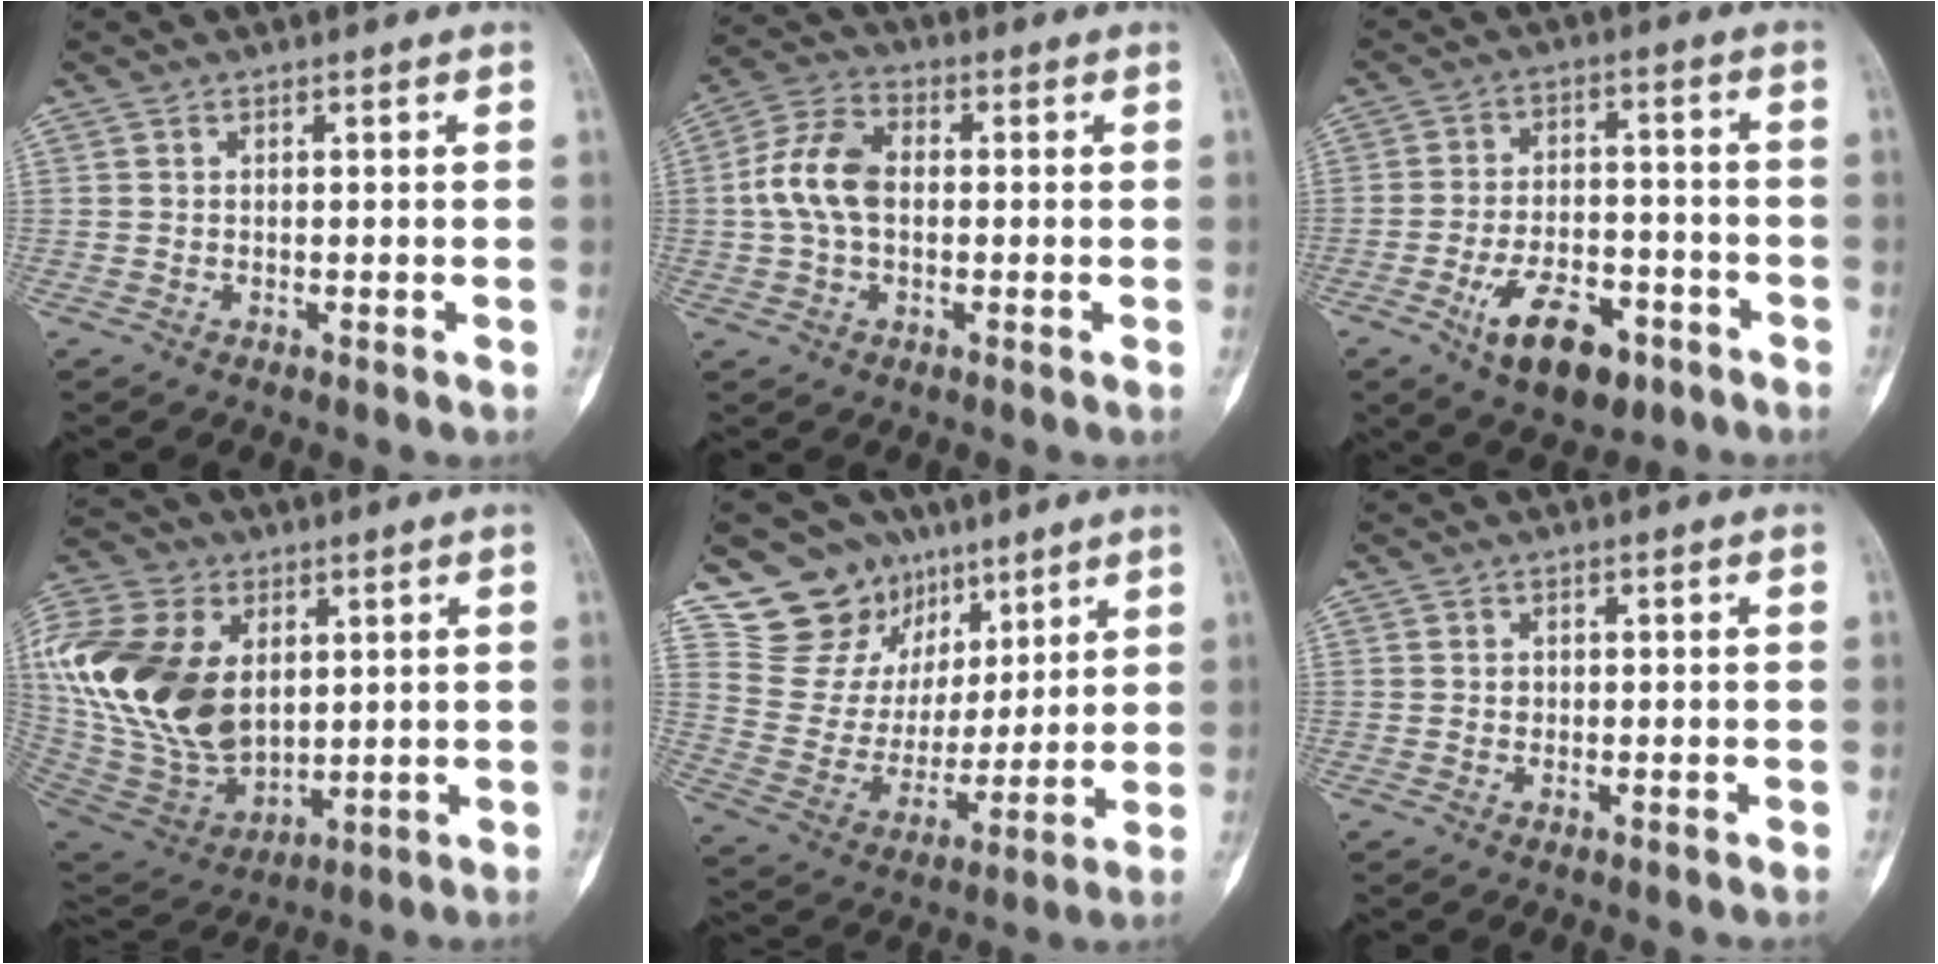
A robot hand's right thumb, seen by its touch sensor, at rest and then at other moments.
{"total": 9.5, "force": [0.1, 6.0, 7.4], "torque": [-0.148, 0.025, -0.007]}
{"total": 11.9, "force": [-6.0, 6.4, 8.0], "torque": [-0.113, 0.029, -0.093]}
{"total": 26.3, "force": [4.6, 17.9, 18.8], "torque": [-0.389, -0.014, 0.099]}
{"total": 16.5, "force": [10.9, 12.0, 3.0], "torque": [-0.007, -0.043, 0.209]}
{"total": 0.7, "force": [0.1, 0.7, 0.0], "torque": [0.004, 0.002, 0.001]}